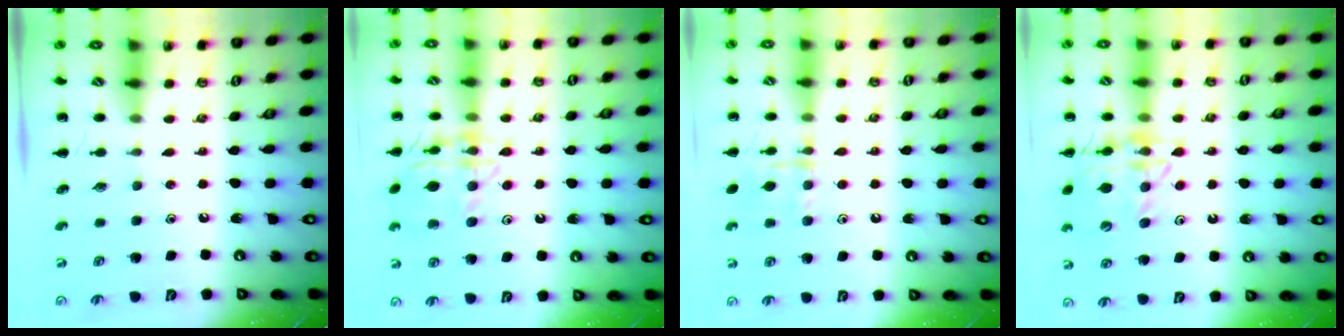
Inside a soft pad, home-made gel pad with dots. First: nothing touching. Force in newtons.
{"total": 13.9, "press": 13.9, "slide": 0.1}
{"total": 9.7, "press": 9.7, "slide": 0.5}
{"total": 15.6, "press": 15.5, "slide": 1.4}